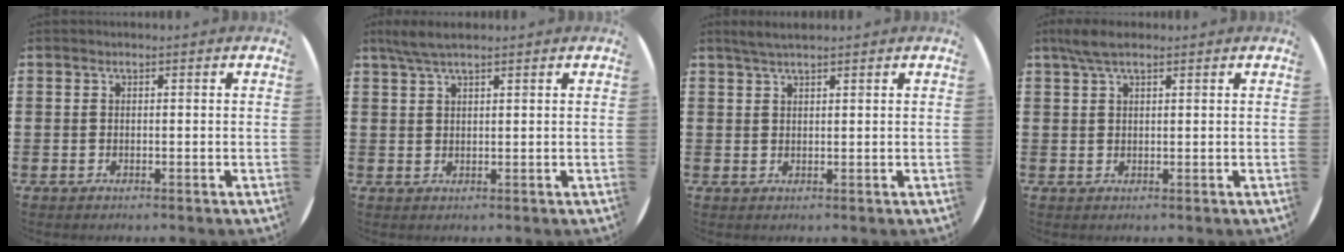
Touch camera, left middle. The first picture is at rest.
{"total": 3.1, "force": [2.4, 0.5, 2.0], "torque": [-0.042, 0.006, 0.043]}
{"total": 2.1, "force": [1.8, 0.1, 1.0], "torque": [-0.021, 0.004, 0.032]}
{"total": 3.4, "force": [2.2, 1.0, 2.4], "torque": [-0.050, 0.006, 0.039]}